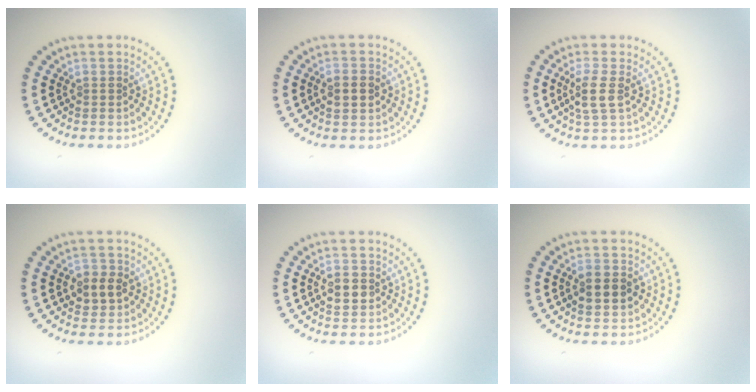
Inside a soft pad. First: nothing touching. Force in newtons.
{"total": 2.1, "press": 2.1, "slide": 0.2}
{"total": 2.4, "press": 2.1, "slide": 1.3}
{"total": 2.7, "press": 2.6, "slide": 0.5}
{"total": 2.2, "press": 2.2, "slide": 0.1}
{"total": 3.2, "press": 3.2, "slide": 0.1}